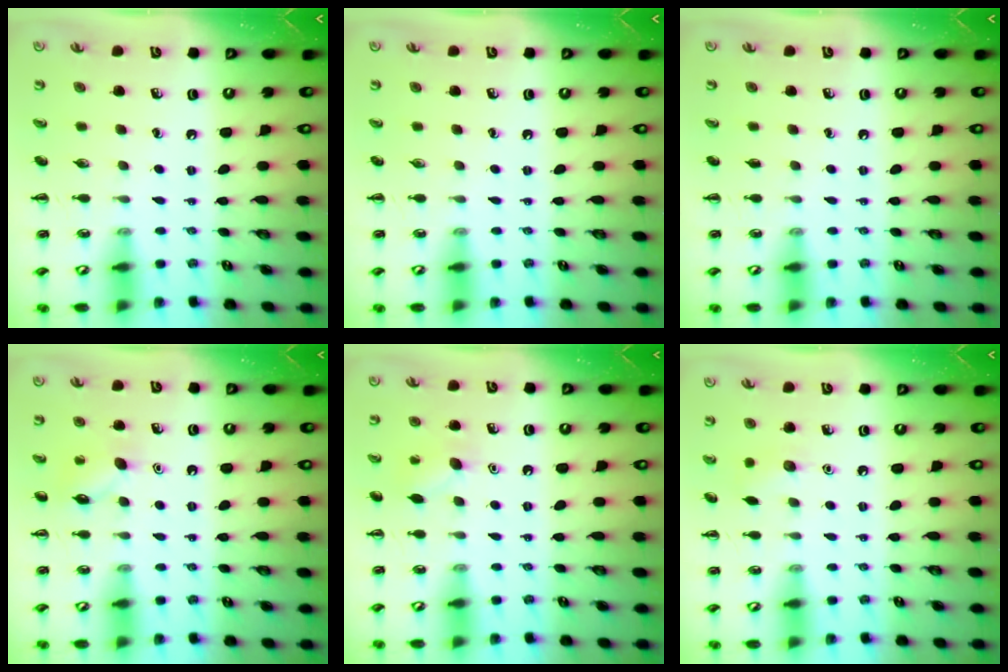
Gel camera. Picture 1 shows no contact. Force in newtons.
{"total": 0.0}
{"total": 0.0}
{"total": 7.2, "press": 6.9, "slide": 1.8}
{"total": 8.1, "press": 7.9, "slide": 1.7}
{"total": 5.4, "press": 5.2, "slide": 1.4}